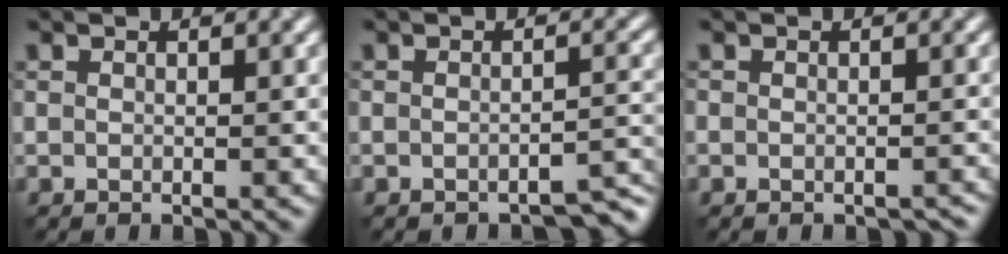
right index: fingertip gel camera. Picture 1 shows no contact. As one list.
[{"total": 2.3, "force": [-2.0, 0.5, 1.0], "torque": [-0.008, 0.005, -0.027]}, {"total": 1.1, "force": [-0.9, 0.5, 0.3], "torque": [-0.002, -0.004, -0.011]}]